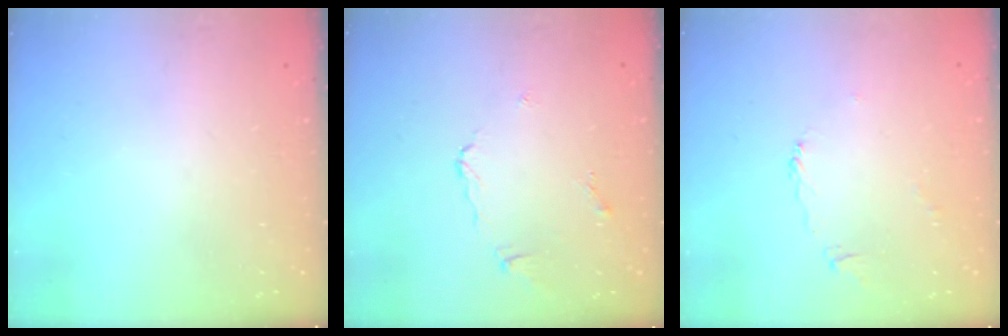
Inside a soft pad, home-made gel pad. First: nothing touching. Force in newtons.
{"total": 5.4, "press": 5.4, "slide": 0.4}
{"total": 2.4, "press": 2.3, "slide": 0.7}